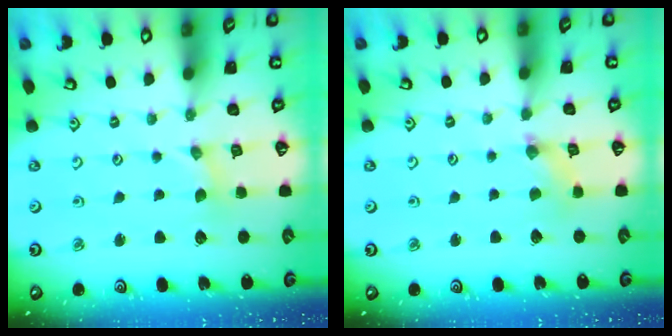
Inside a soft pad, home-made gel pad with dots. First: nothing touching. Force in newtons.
{"total": 1.0, "press": 1.0, "slide": 0.2}